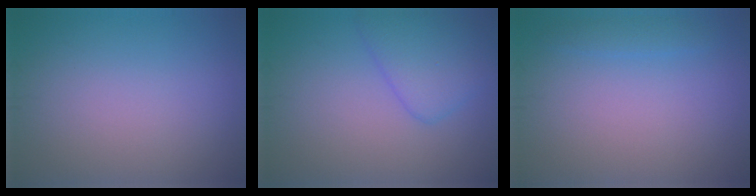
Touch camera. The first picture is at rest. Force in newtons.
{"total": 3.6, "press": 3.6, "slide": 0.2}
{"total": 1.0, "press": 1.0, "slide": 0.1}